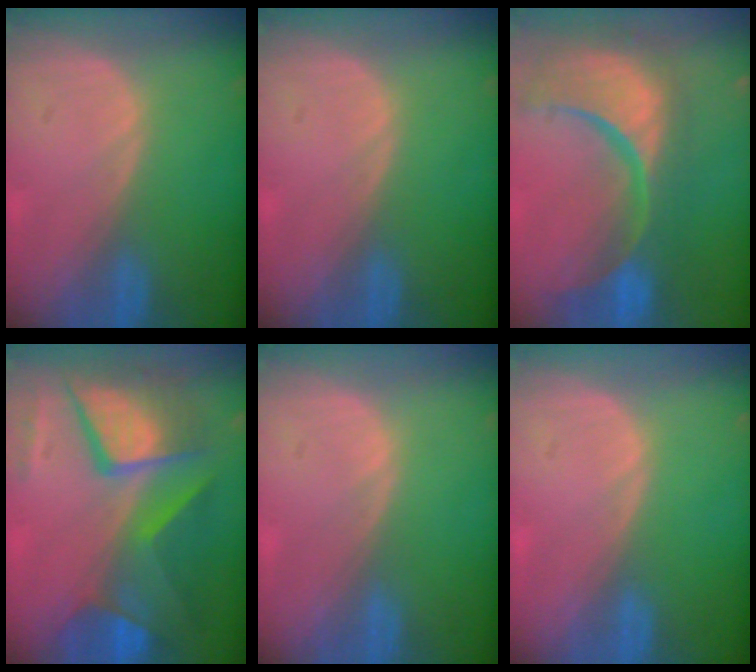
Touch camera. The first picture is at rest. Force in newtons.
{"total": 0.0}
{"total": 15.4, "press": 12.2, "slide": 9.5}
{"total": 11.9, "press": 11.8, "slide": 1.1}
{"total": 0.0}
{"total": 0.0}